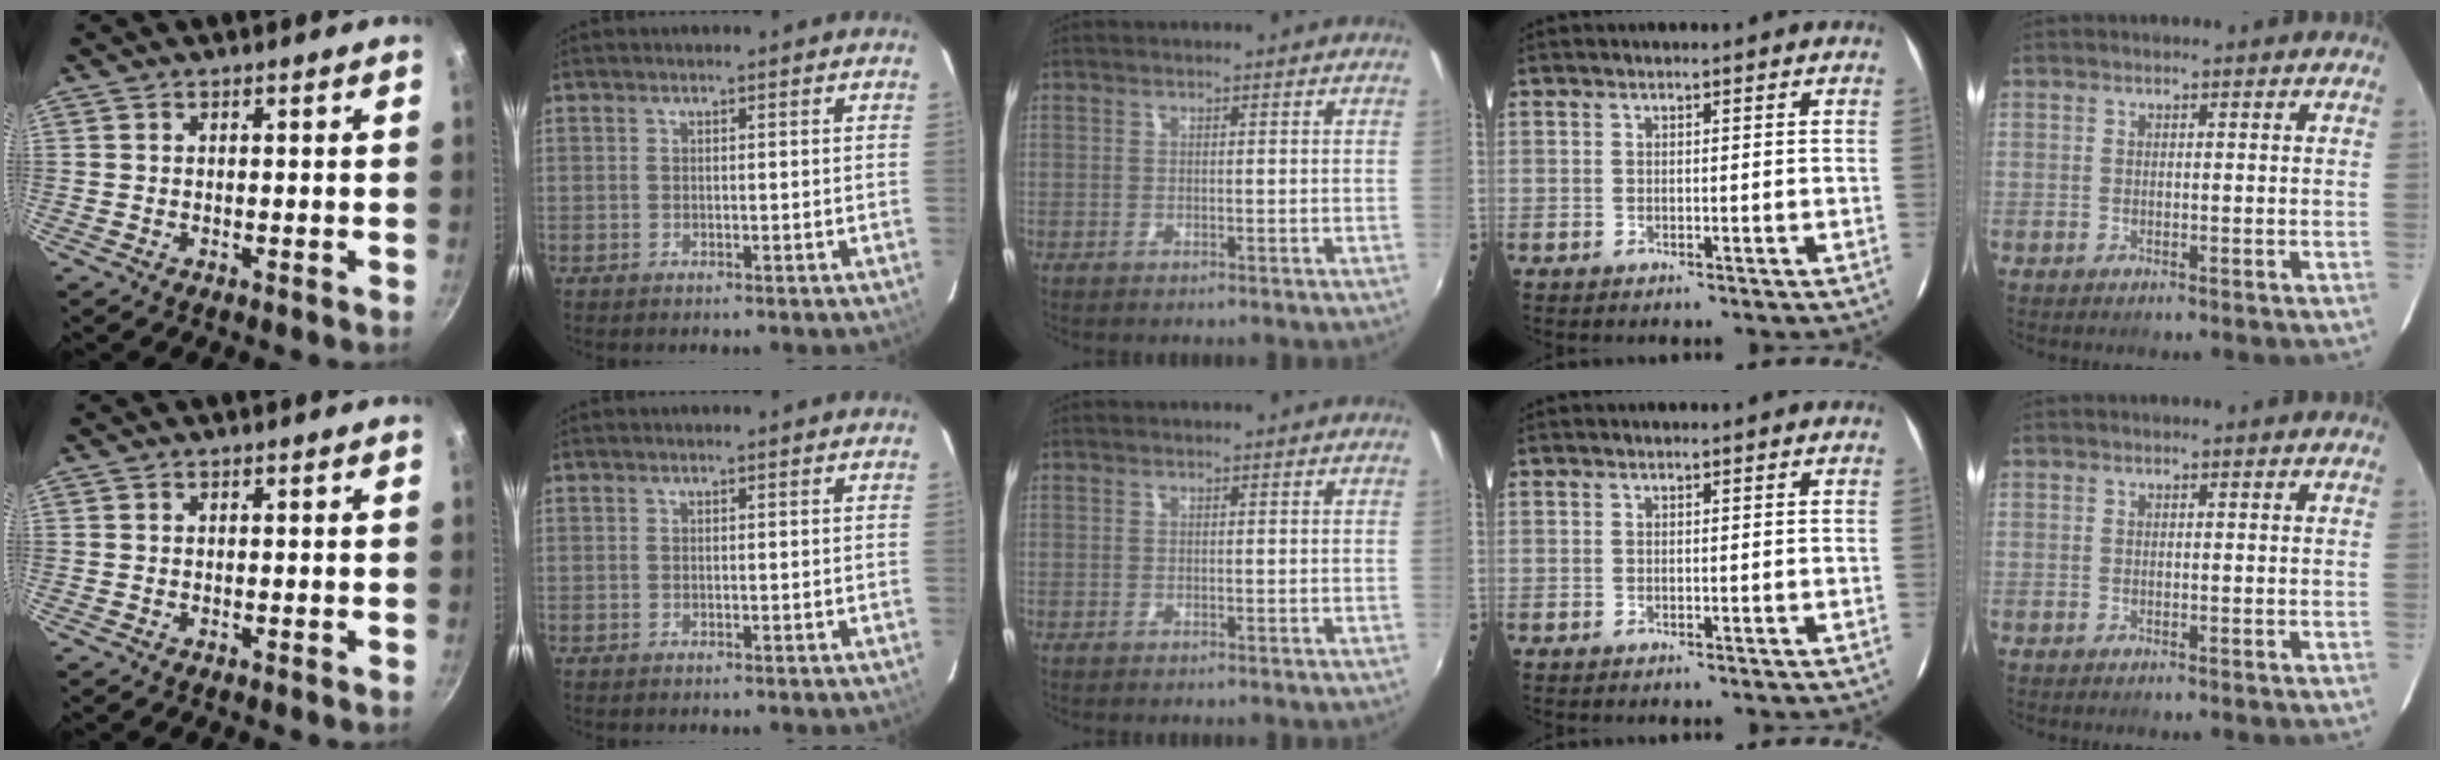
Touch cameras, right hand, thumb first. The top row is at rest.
{}